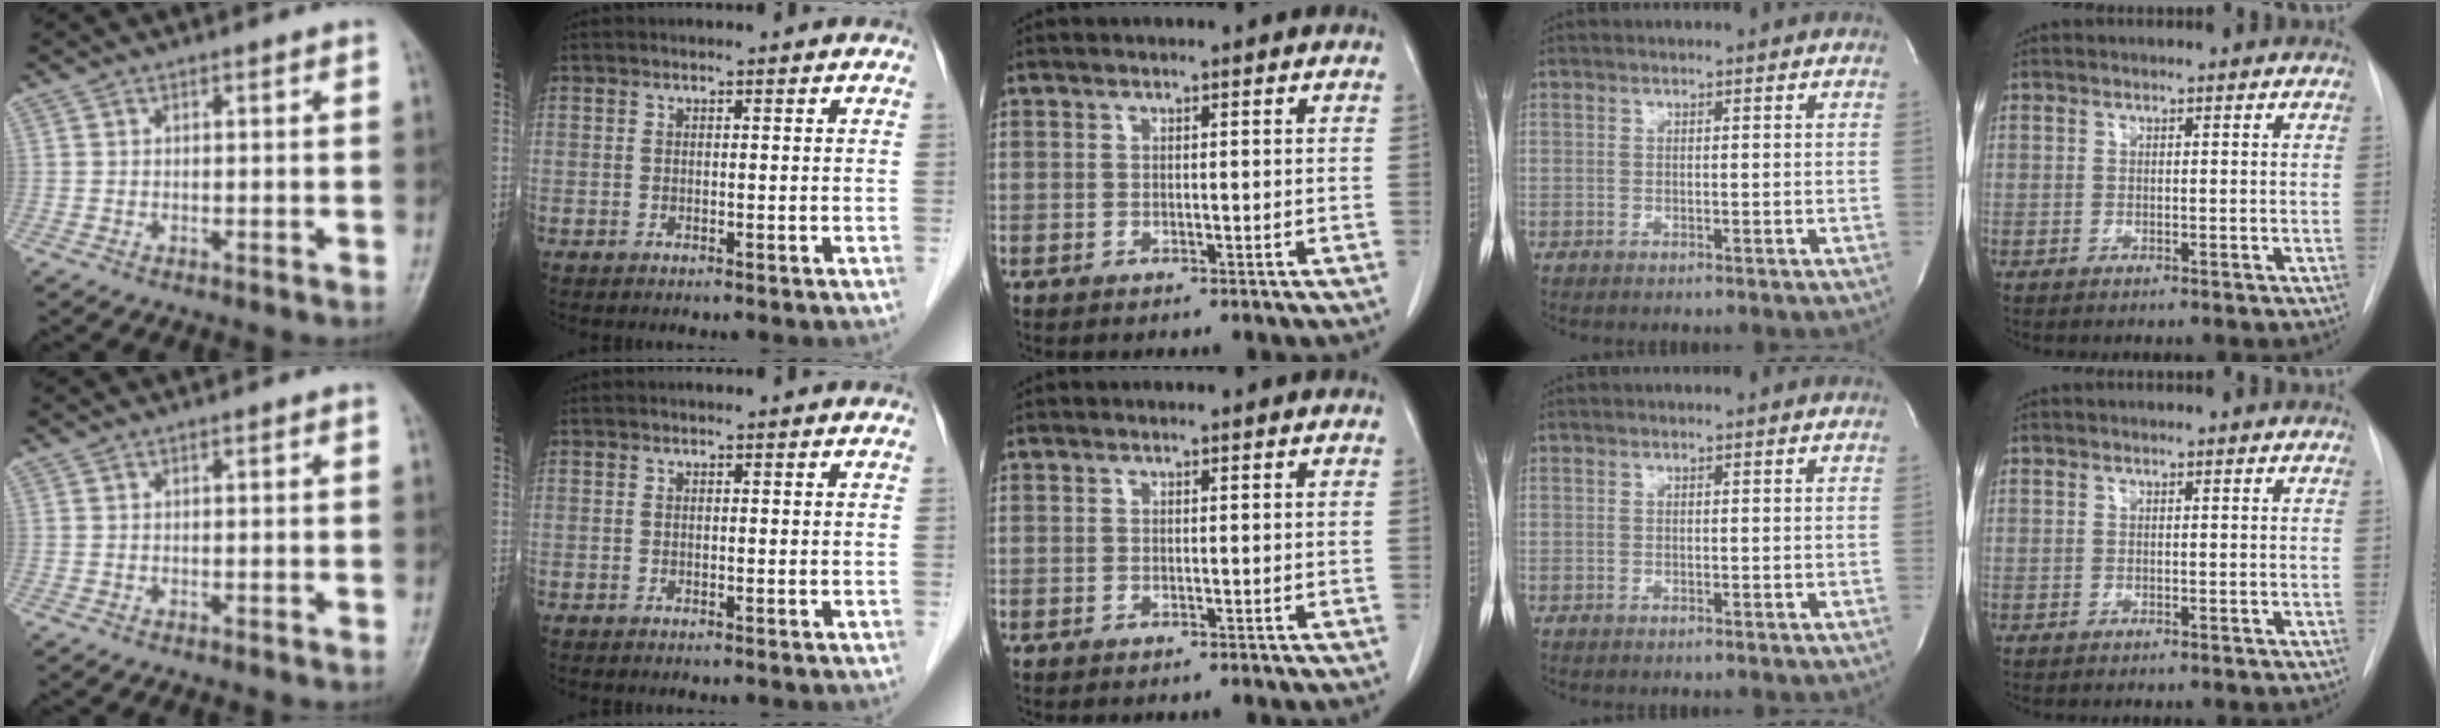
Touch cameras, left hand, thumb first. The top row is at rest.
{}